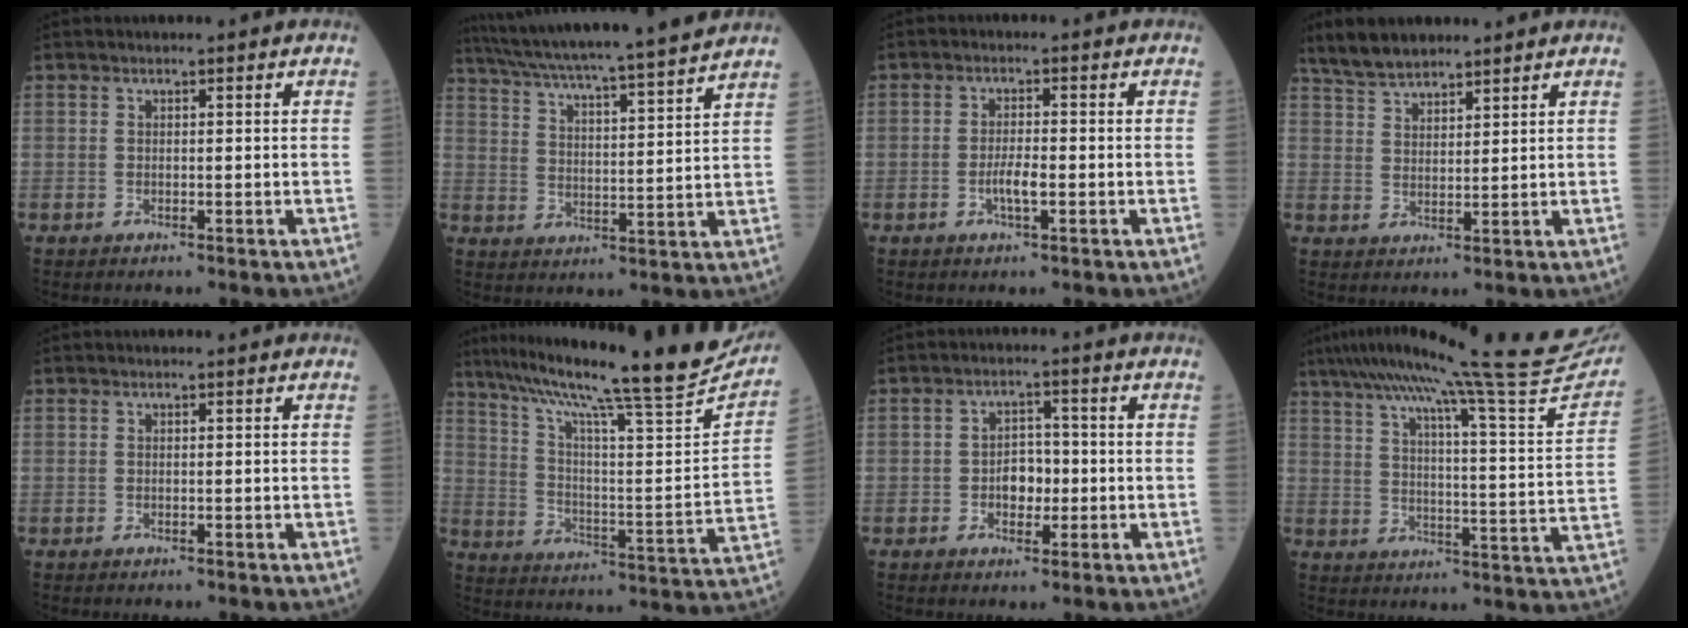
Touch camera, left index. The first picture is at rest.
{"total": 19.9, "force": [17.9, -1.1, 8.8], "torque": [-0.159, -0.009, 0.262]}
{"total": 2.8, "force": [-0.9, 0.5, 2.6], "torque": [-0.053, 0.001, -0.017]}
{"total": 7.1, "force": [6.3, 1.7, 2.9], "torque": [-0.067, 0.021, 0.124]}
{"total": 0.0}
{"total": 27.4, "force": [23.4, 0.6, 14.2], "torque": [-0.239, -0.049, 0.328]}
{"total": 4.0, "force": [-0.8, 2.6, 2.9], "torque": [-0.047, 0.010, -0.014]}
{"total": 27.0, "force": [23.8, -1.3, 12.7], "torque": [-0.204, -0.064, 0.308]}